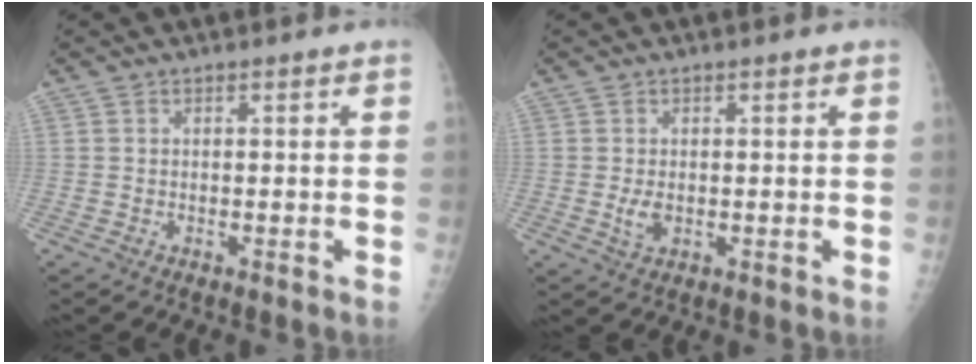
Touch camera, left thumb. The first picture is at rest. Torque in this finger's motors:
{"motor_torque": [0.57, 0.74, 0.51, -0.05, 0.03]}